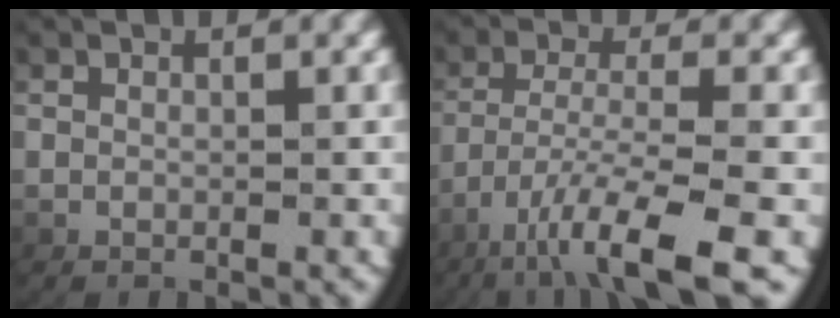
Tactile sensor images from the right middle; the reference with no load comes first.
{"total": 7.4, "force": [-3.8, 1.8, 6.1], "torque": [-0.124, -0.030, -0.037]}